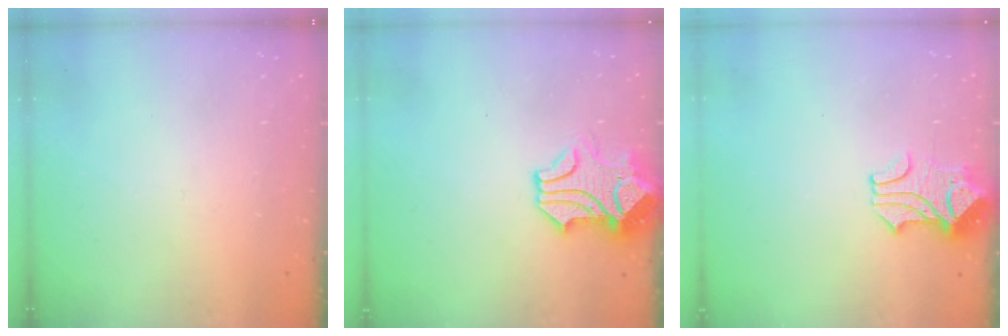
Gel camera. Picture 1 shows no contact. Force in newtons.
{"total": 1.8, "press": 1.4, "slide": 1.1}
{"total": 1.8, "press": 1.4, "slide": 1.0}